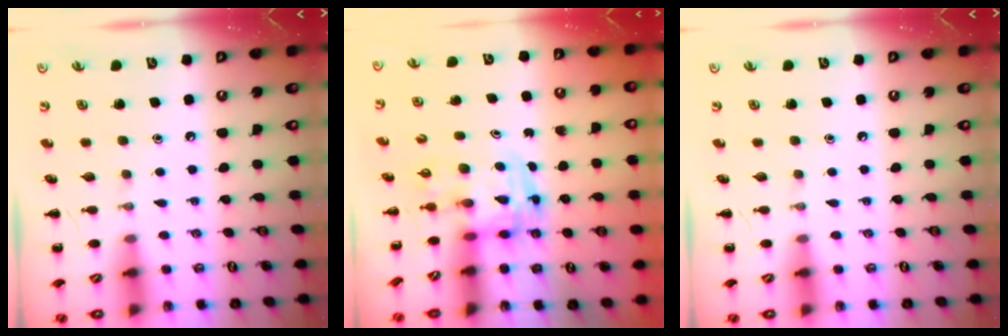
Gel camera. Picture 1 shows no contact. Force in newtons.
{"total": 3.6, "press": 3.5, "slide": 0.6}
{"total": 0.0}